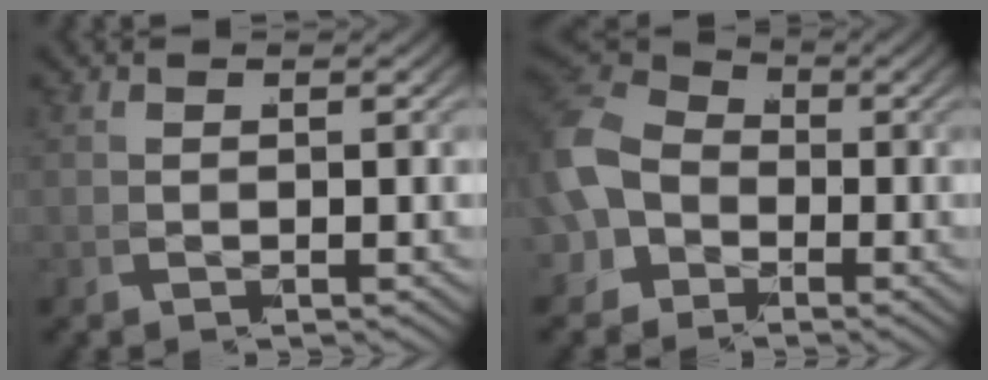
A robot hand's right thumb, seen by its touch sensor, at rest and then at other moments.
{"total": 8.1, "force": [0.3, 6.8, 4.5], "torque": [-0.110, -0.018, 0.008]}